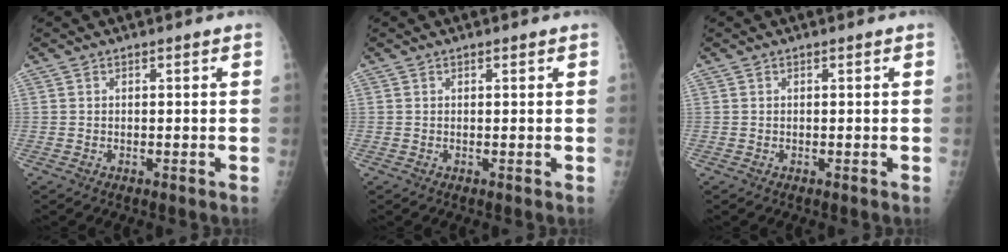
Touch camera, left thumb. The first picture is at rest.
{"total": 0.6, "force": [0.3, 0.1, 0.4], "torque": [-0.008, 0.000, 0.005]}
{"total": 0.0}